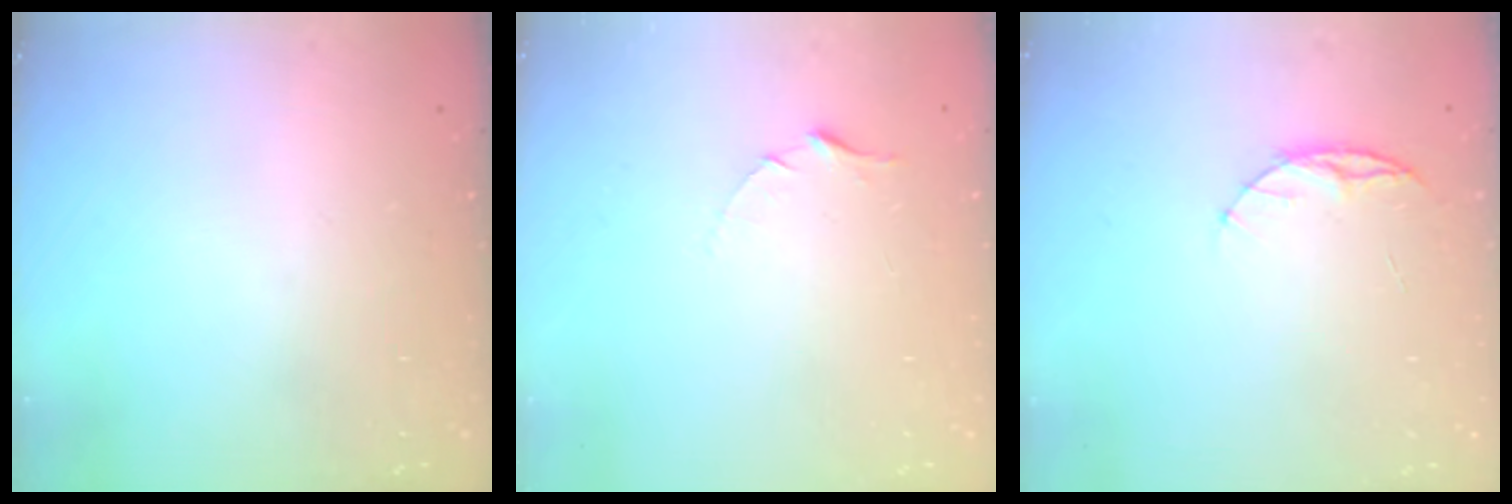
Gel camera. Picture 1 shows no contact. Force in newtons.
{"total": 5.4, "press": 5.4, "slide": 0.5}
{"total": 5.2, "press": 5.1, "slide": 0.6}